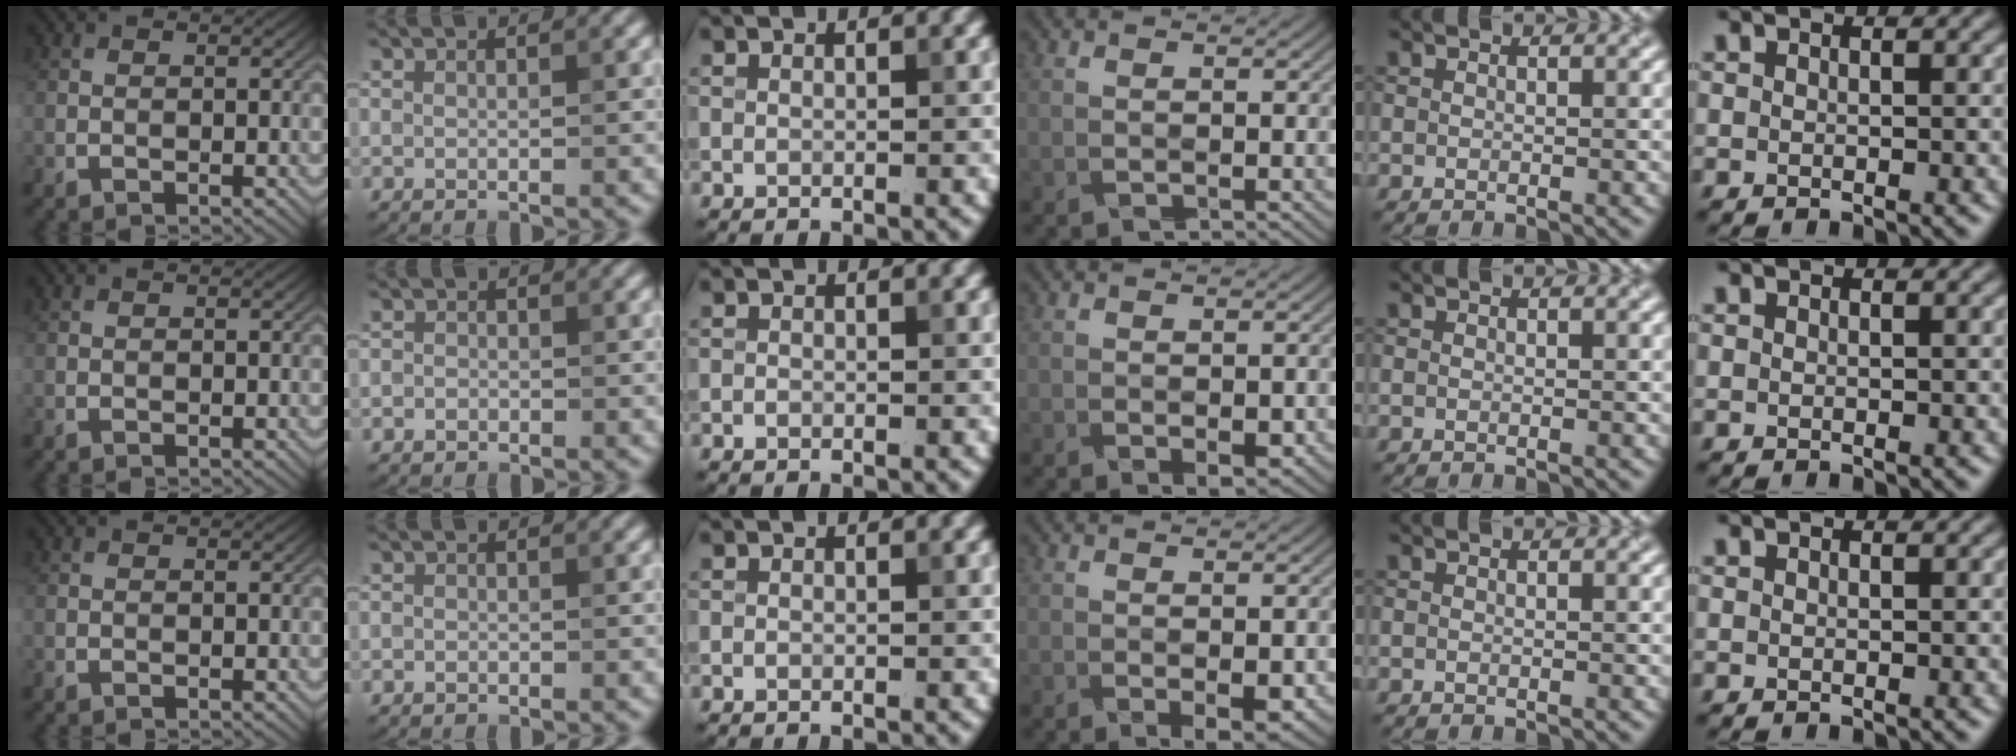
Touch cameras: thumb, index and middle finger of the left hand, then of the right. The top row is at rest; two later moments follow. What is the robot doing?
{"motion": "fold", "object": "napkin"}